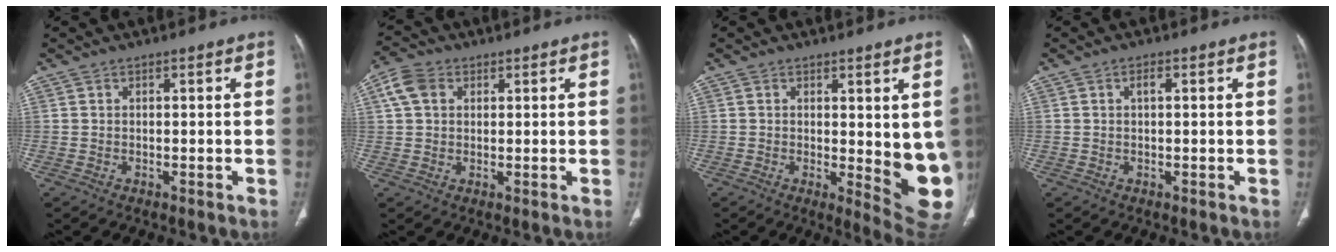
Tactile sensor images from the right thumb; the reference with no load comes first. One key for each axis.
{"total": 5.5, "fx": 1.9, "fy": 4.1, "fz": 3.2, "tx": -0.061, "ty": 0.011, "tz": 0.033}
{"total": 10.0, "fx": -0.1, "fy": 3.3, "fz": 9.4, "tx": -0.098, "ty": -0.023, "tz": 0.006}
{"total": 1.3, "fx": 0.4, "fy": 0.3, "fz": 1.2, "tx": -0.025, "ty": 0.001, "tz": 0.007}